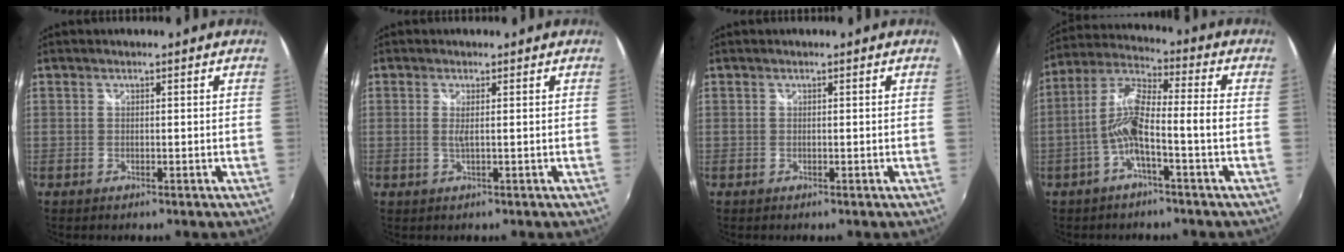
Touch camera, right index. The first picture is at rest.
{"total": 1.5, "force": [0.3, -0.5, 1.4], "torque": [-0.027, 0.000, 0.007]}
{"total": 0.0}
{"total": 9.4, "force": [-2.8, 0.5, 8.9], "torque": [-0.184, 0.014, -0.054]}